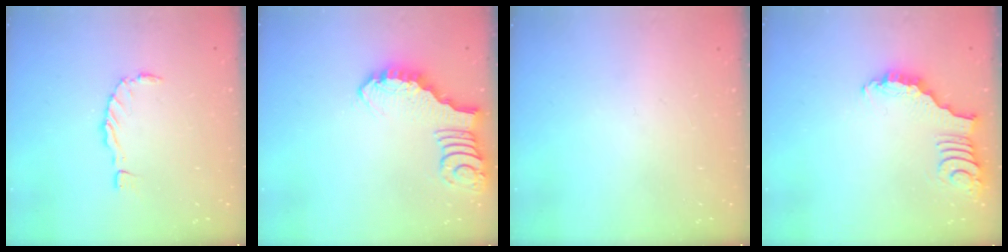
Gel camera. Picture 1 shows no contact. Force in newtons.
{"total": 2.4, "press": 2.4, "slide": 0.3}
{"total": 0.0}
{"total": 2.9, "press": 2.8, "slide": 0.4}